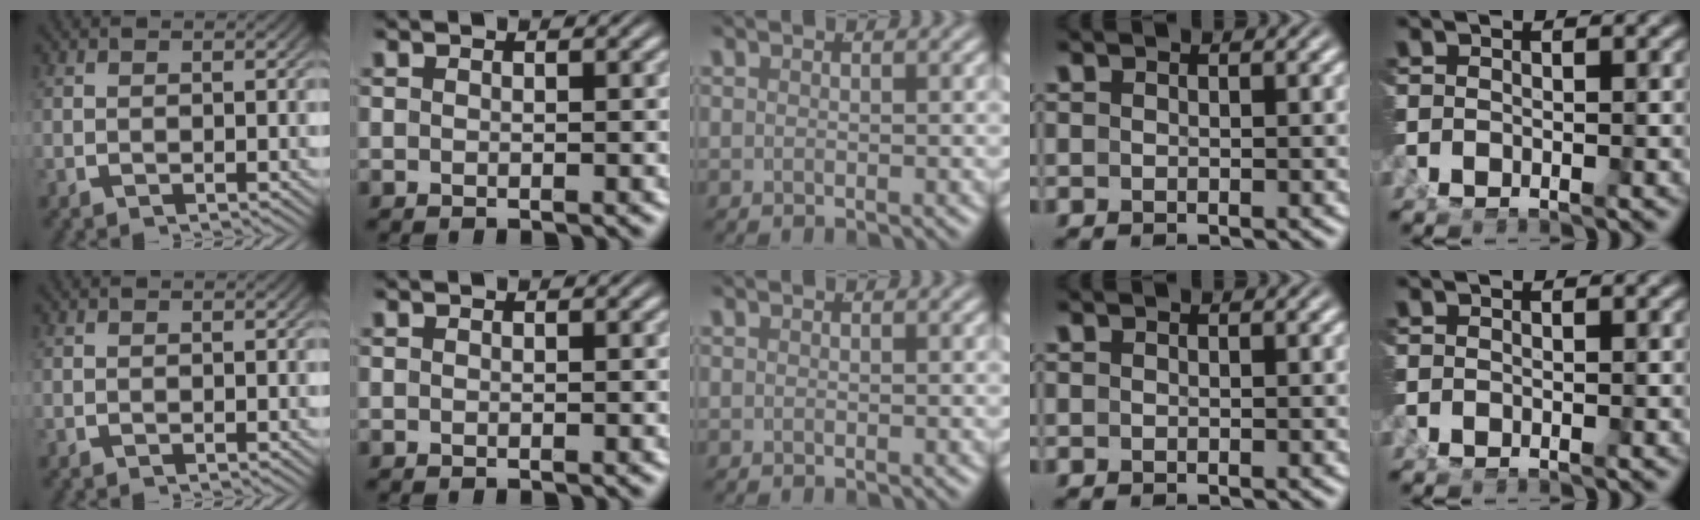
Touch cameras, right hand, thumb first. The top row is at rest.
{}